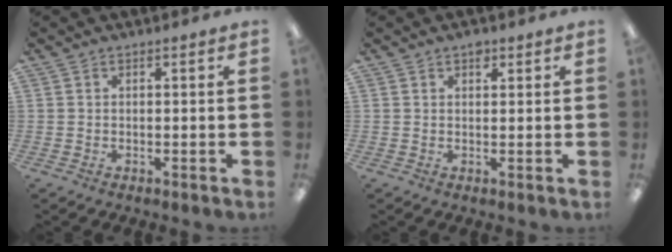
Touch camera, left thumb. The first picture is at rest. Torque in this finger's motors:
{"motor_torque": [0.39, 0.23, 0.37, -0.37, 0.01]}